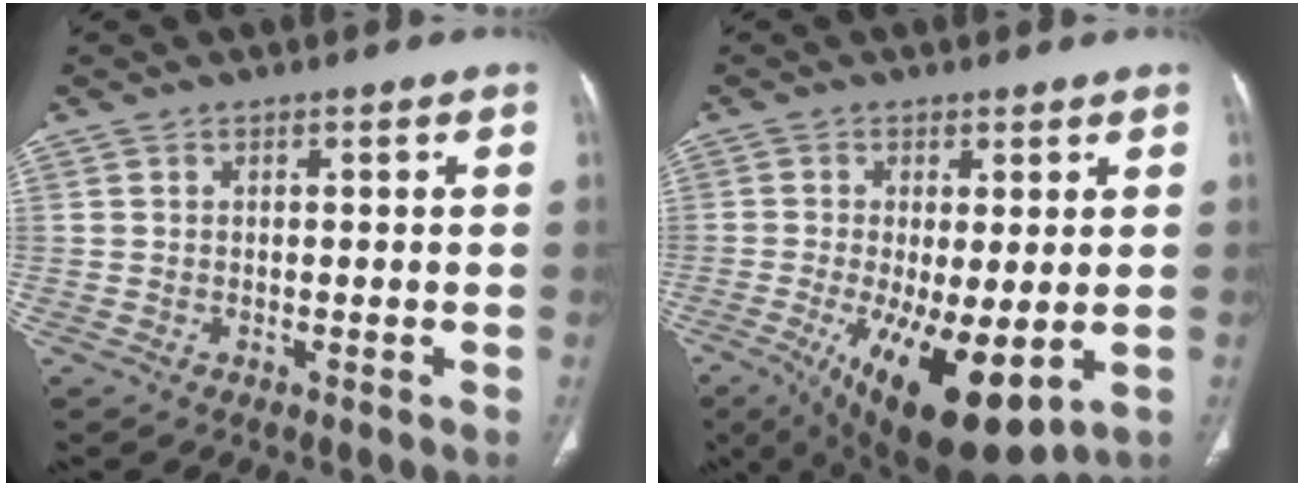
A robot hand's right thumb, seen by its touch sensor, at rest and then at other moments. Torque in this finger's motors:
{"motor_torque": [2.00, 3.00, 0.26, -0.17, 0.43]}